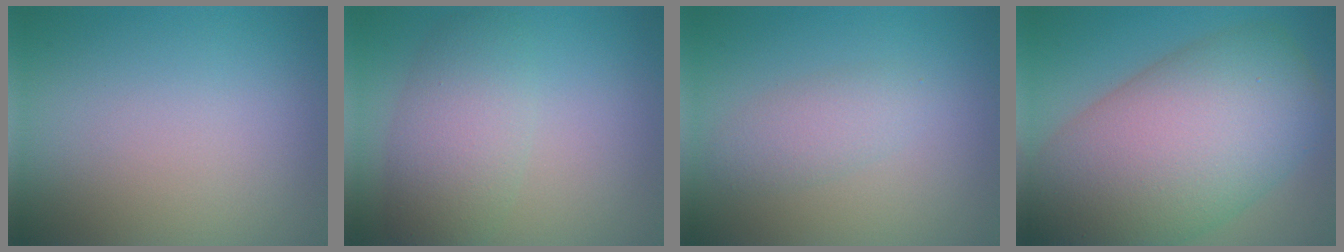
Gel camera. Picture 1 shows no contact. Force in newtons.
{"total": 5.1, "press": 5.1, "slide": 0.2}
{"total": 2.2, "press": 2.2, "slide": 0.2}
{"total": 15.1, "press": 15.1, "slide": 0.6}